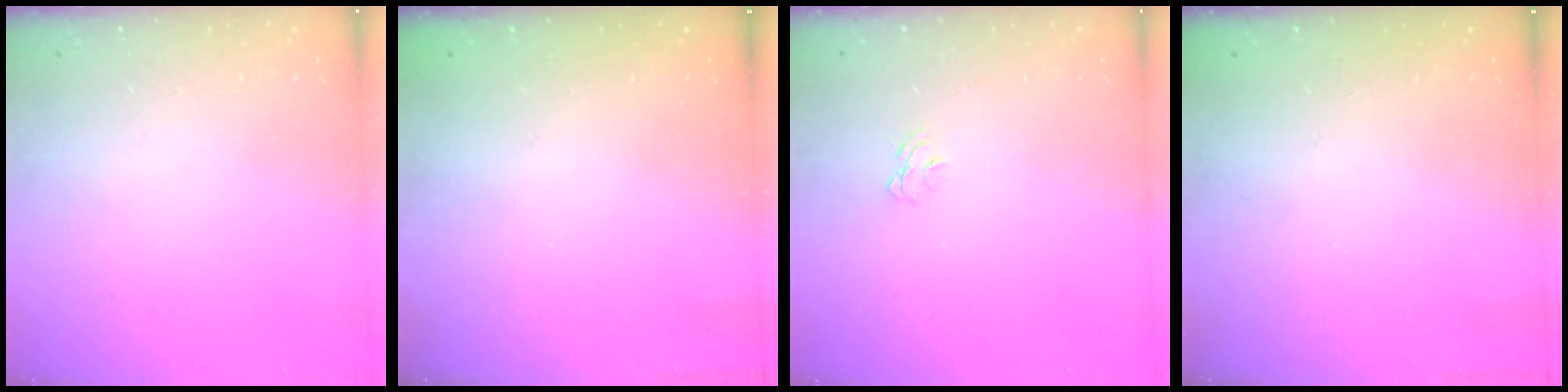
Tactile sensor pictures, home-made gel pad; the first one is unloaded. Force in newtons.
{"total": 1.8, "press": 1.7, "slide": 0.5}
{"total": 4.1, "press": 4.0, "slide": 0.3}
{"total": 2.3, "press": 2.2, "slide": 0.8}